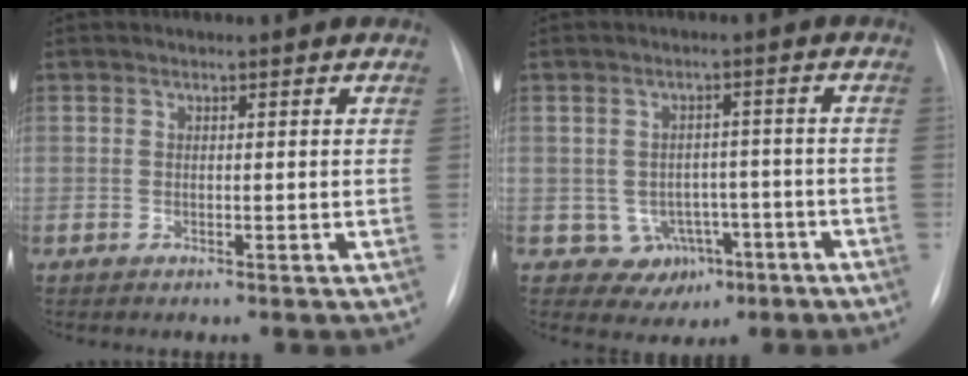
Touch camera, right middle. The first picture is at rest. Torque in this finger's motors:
{"motor_torque": [-0.31, -0.06, -0.07, -0.01]}